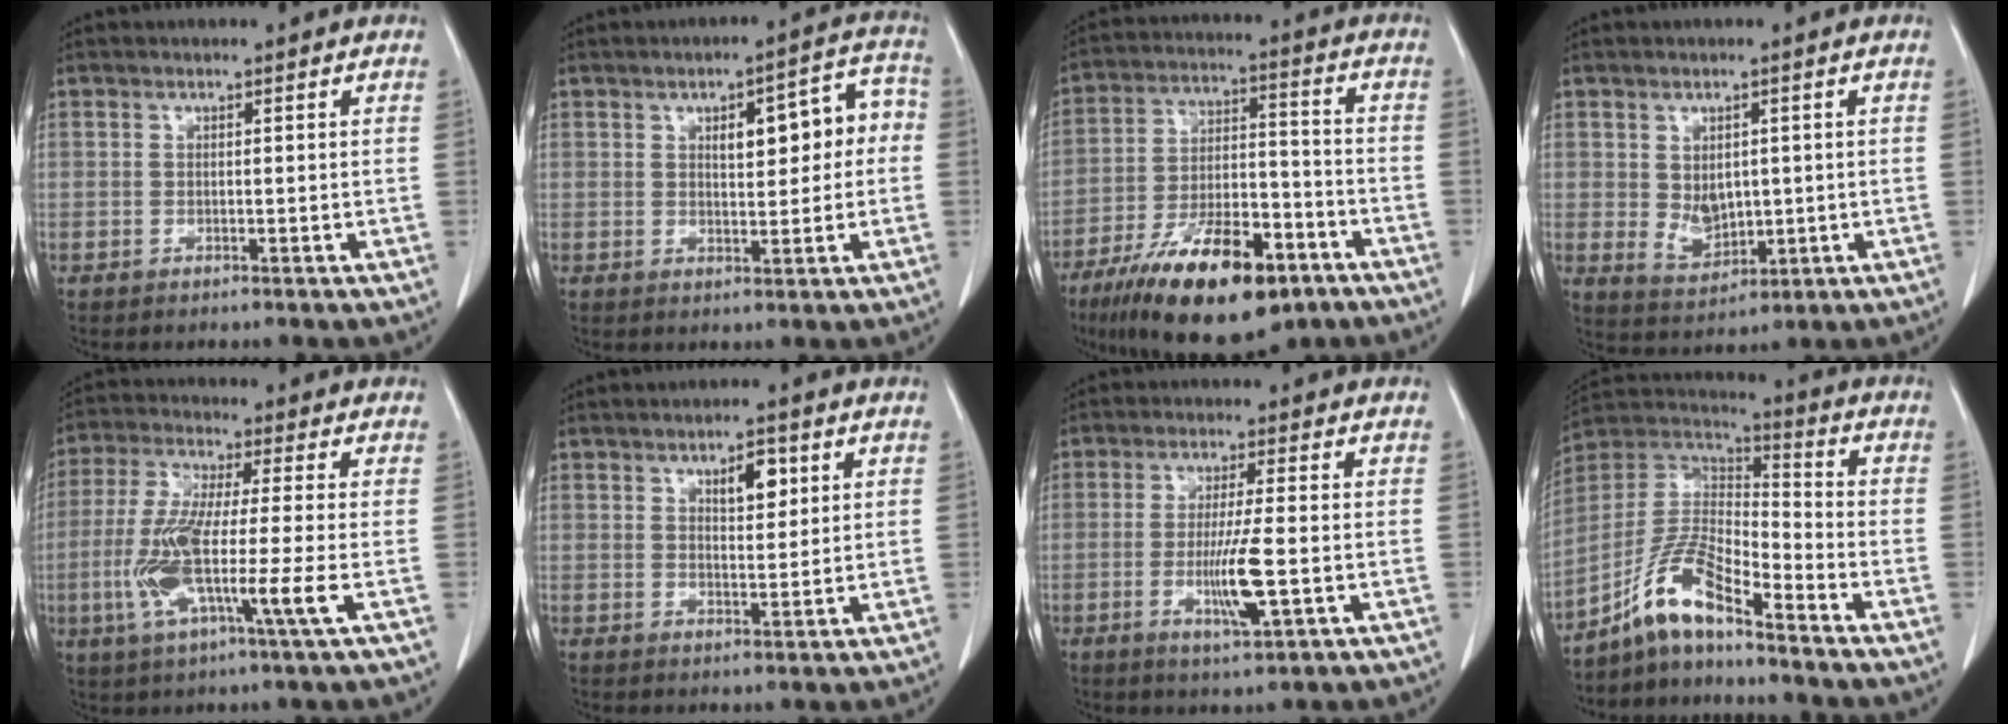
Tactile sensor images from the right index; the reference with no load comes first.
{"total": 8.5, "force": [1.3, 3.4, 7.7], "torque": [-0.093, 0.036, 0.019]}
{"total": 19.3, "force": [-12.0, 6.4, 13.7], "torque": [-0.233, -0.006, -0.200]}
{"total": 5.2, "force": [0.5, 3.6, 3.7], "torque": [-0.065, -0.002, 0.028]}
{"total": 12.8, "force": [-2.8, 0.3, 12.5], "torque": [-0.249, -0.016, -0.059]}
{"total": 4.4, "force": [2.0, 1.8, 3.5], "torque": [-0.055, 0.000, 0.033]}
{"total": 7.3, "force": [-1.7, 0.1, 7.1], "torque": [-0.127, -0.015, -0.028]}
{"total": 10.2, "force": [-7.7, 1.6, 6.5], "torque": [-0.147, 0.018, -0.149]}